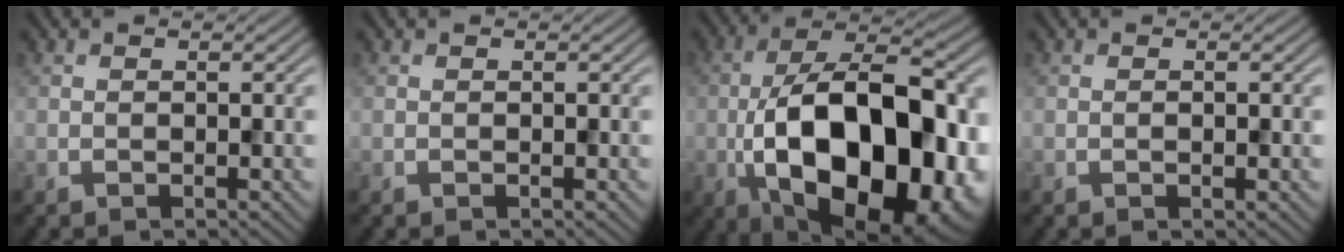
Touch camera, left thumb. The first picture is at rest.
{"total": 0.0}
{"total": 19.6, "force": [-5.2, 9.8, 16.2], "torque": [-0.276, -0.006, -0.086]}
{"total": 0.6, "force": [-0.2, 0.1, 0.5], "torque": [-0.009, -0.001, -0.003]}